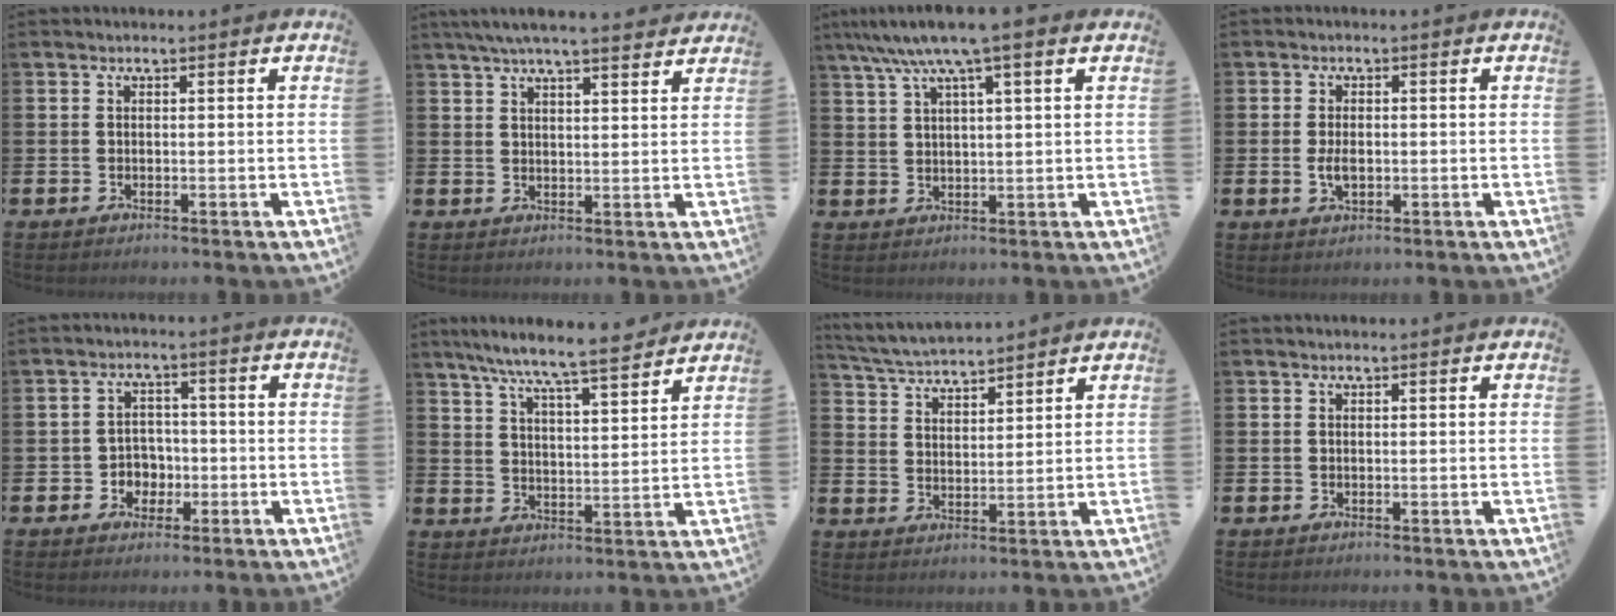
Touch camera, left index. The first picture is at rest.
{"total": 5.3, "force": [4.9, 0.2, 2.1], "torque": [-0.052, -0.011, 0.088]}
{"total": 6.9, "force": [5.1, 0.4, 4.7], "torque": [-0.108, -0.008, 0.089]}
{"total": 2.6, "force": [-0.2, 1.5, 2.1], "torque": [-0.026, -0.002, -0.008]}
{"total": 3.3, "force": [-0.9, 3.1, 0.7], "torque": [-0.018, -0.001, -0.027]}
{"total": 7.7, "force": [7.1, -0.1, 2.9], "torque": [-0.077, -0.051, 0.122]}
{"total": 4.8, "force": [4.8, 0.3, 0.4], "torque": [-0.029, -0.030, 0.085]}
{"total": 0.0}